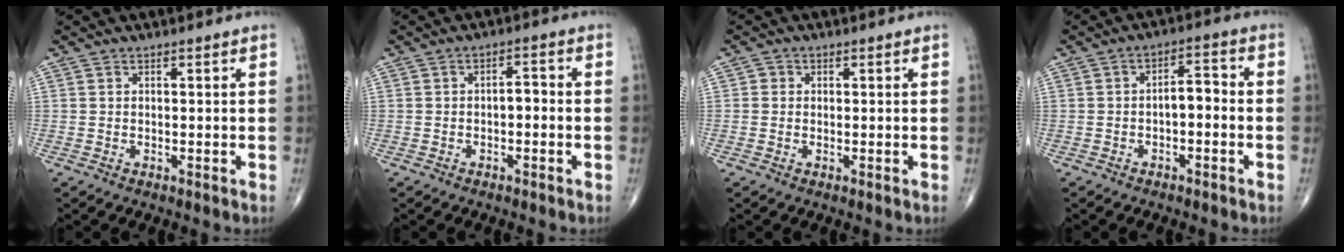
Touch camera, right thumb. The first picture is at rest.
{"total": 2.5, "force": [-0.6, 1.0, 2.2], "torque": [-0.030, 0.017, -0.012]}
{"total": 1.2, "force": [0.0, 1.2, 0.3], "torque": [0.002, 0.002, -0.003]}
{"total": 4.3, "force": [-1.0, 1.8, 3.8], "torque": [-0.050, 0.028, -0.021]}